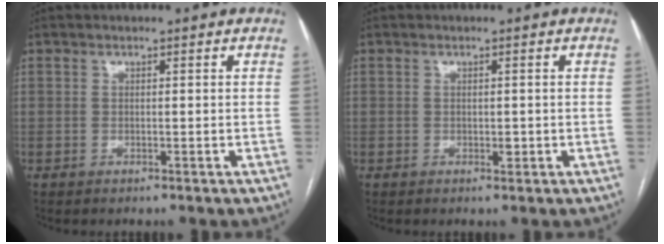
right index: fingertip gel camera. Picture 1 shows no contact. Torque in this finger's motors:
{"motor_torque": [0.29, 0.05, 0.16, 0.02]}